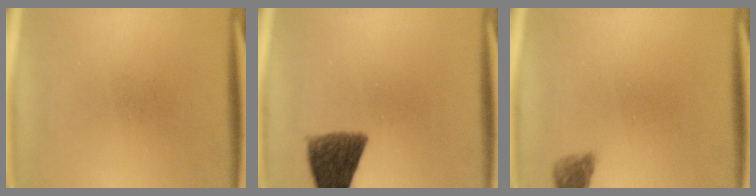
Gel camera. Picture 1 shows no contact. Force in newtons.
{"total": 9.1}
{"total": 2.4}